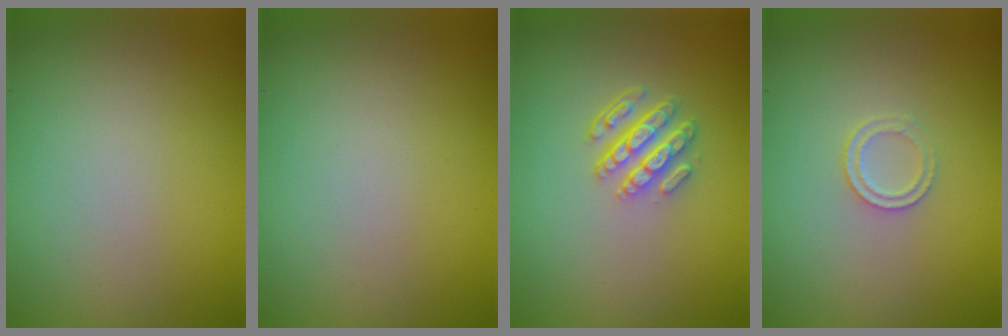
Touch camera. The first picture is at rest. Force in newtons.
{"total": 0.0}
{"total": 4.2, "press": 3.1, "slide": 2.9}
{"total": 1.4, "press": 1.4, "slide": 0.3}